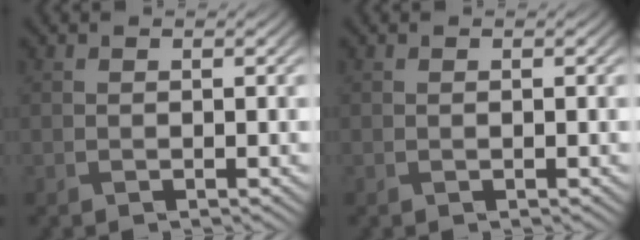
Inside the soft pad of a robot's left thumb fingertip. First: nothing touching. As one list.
[{"total": 0.0}]